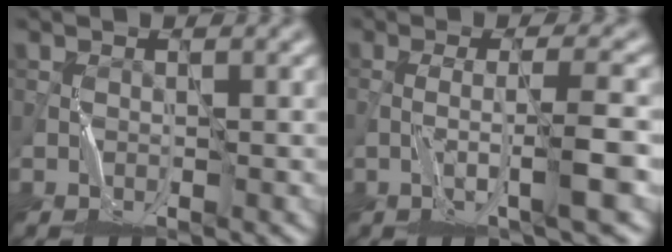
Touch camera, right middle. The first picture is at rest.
{"total": 3.9, "force": [-0.8, -0.1, 3.9], "torque": [-0.057, 0.006, -0.019]}